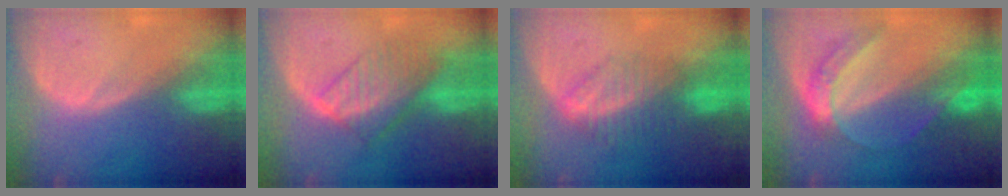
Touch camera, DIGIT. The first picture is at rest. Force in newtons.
{"total": 8.1, "press": 7.1, "slide": 4.0}
{"total": 6.9, "press": 5.9, "slide": 3.6}
{"total": 6.8, "press": 5.6, "slide": 3.9}